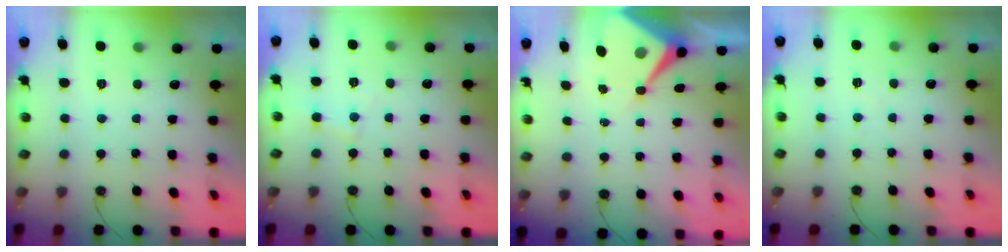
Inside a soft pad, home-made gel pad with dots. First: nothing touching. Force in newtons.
{"total": 5.5, "press": 5.4, "slide": 0.8}
{"total": 8.6, "press": 8.6, "slide": 0.8}
{"total": 3.5, "press": 3.5, "slide": 0.6}